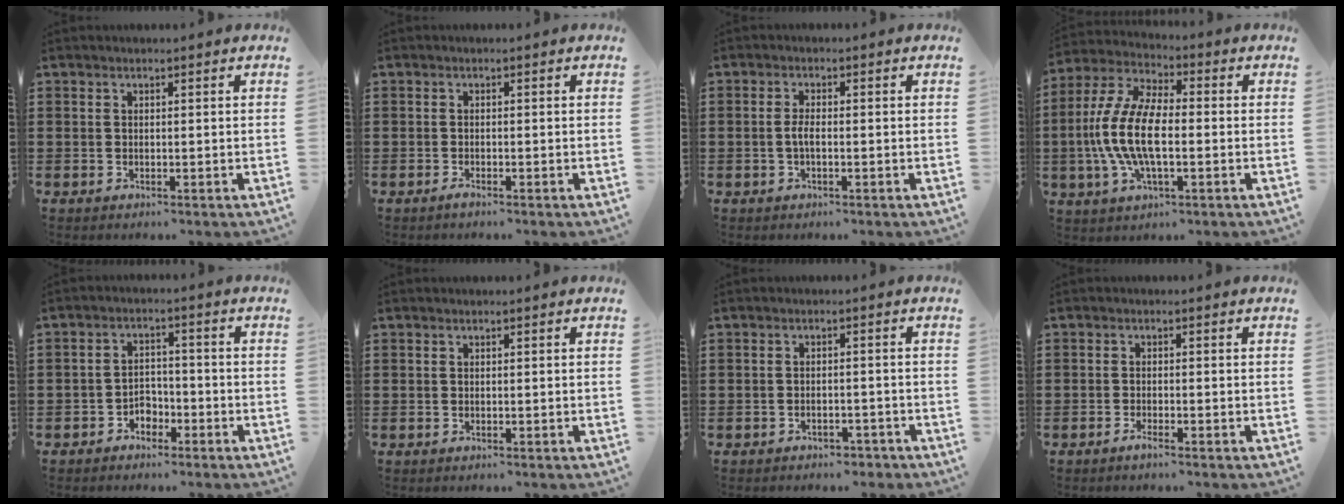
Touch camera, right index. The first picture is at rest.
{"total": 0.8, "force": [-0.6, 0.0, 0.5], "torque": [-0.010, -0.005, -0.011]}
{"total": 1.5, "force": [-0.3, 0.3, 1.4], "torque": [-0.035, -0.003, -0.008]}
{"total": 11.4, "force": [-2.0, 4.9, 10.0], "torque": [-0.233, -0.010, -0.041]}
{"total": 2.8, "force": [-2.0, 1.8, 0.8], "torque": [-0.022, 0.006, -0.042]}
{"total": 0.0}
{"total": 1.7, "force": [-1.7, 0.4, 0.2], "torque": [-0.011, 0.001, -0.035]}
{"total": 1.3, "force": [-1.0, 0.0, 0.8], "torque": [-0.014, -0.005, -0.018]}